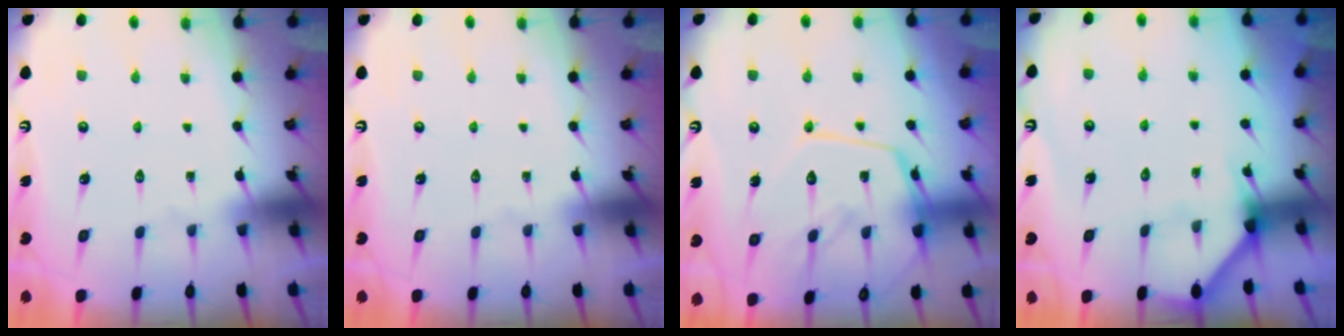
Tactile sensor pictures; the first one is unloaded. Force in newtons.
{"total": 0.0}
{"total": 16.5, "press": 16.5, "slide": 1.2}
{"total": 2.2, "press": 2.2, "slide": 0.2}